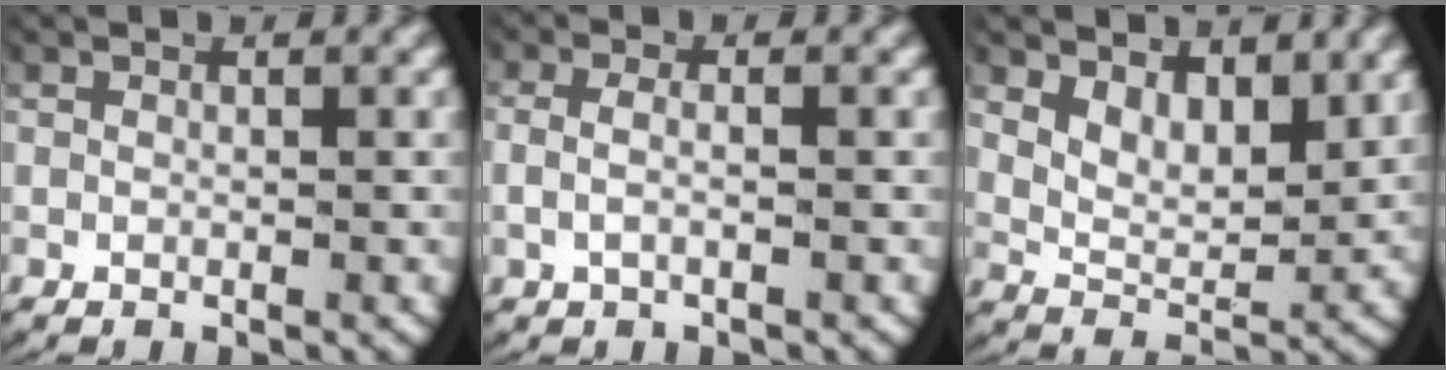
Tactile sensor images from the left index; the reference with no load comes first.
{"total": 2.0, "force": [-0.4, 0.9, 1.8], "torque": [-0.050, -0.007, -0.003]}
{"total": 4.9, "force": [2.7, 2.9, 2.9], "torque": [-0.052, -0.013, 0.046]}